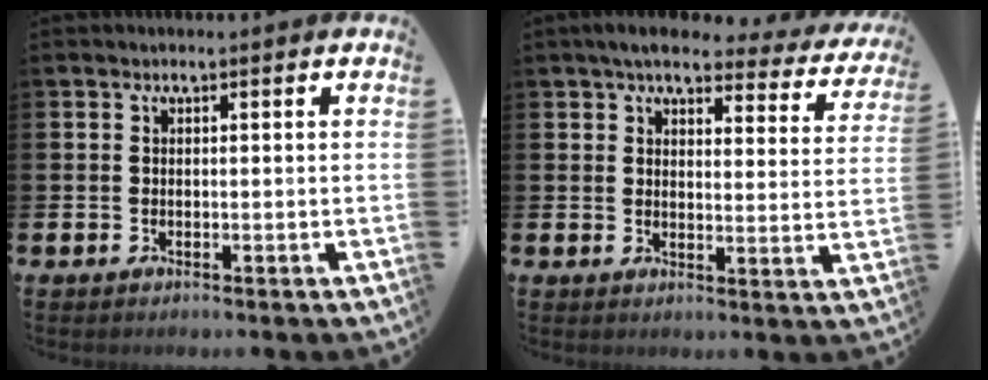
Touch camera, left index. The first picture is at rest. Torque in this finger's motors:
{"motor_torque": [1.07, -1.07, 0.47, 0.06]}